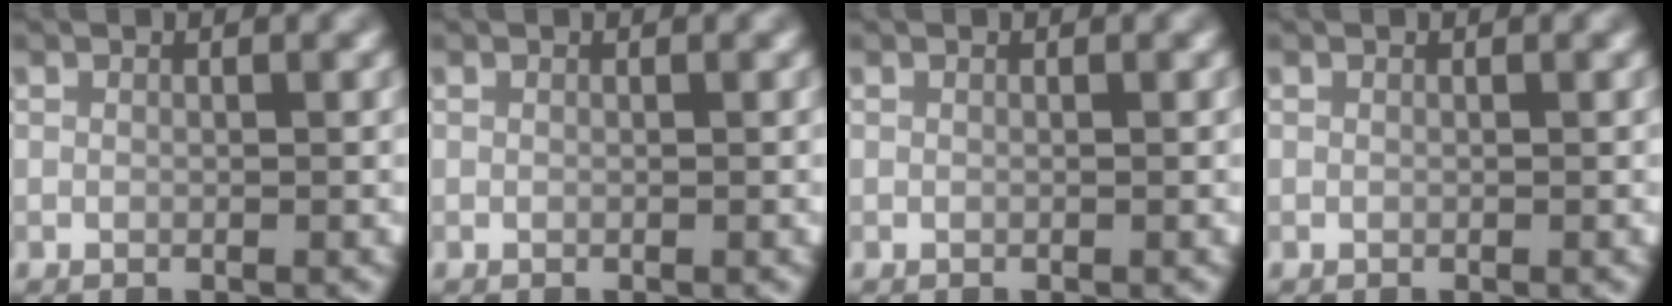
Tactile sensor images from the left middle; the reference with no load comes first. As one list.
[{"total": 0.0}, {"total": 0.0}, {"total": 0.0}]